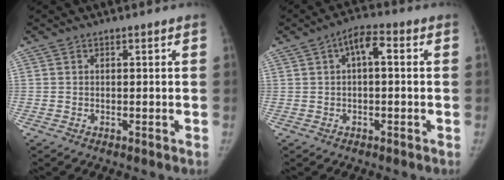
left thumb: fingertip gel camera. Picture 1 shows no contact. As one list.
[{"total": 4.6, "force": [0.8, 2.0, 4.0], "torque": [-0.060, 0.019, 0.006]}]